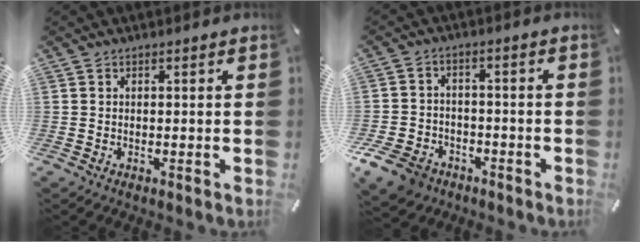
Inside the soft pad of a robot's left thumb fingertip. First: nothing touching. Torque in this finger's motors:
{"motor_torque": [0.72, 2.43, 0.69, 0.60, 0.19]}